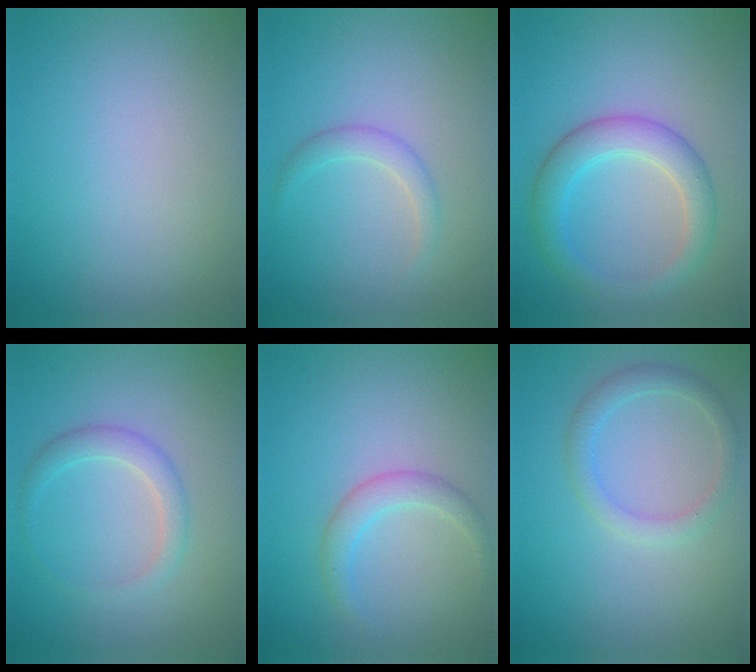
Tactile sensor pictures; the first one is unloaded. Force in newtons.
{"total": 1.6, "press": 1.6, "slide": 0.1}
{"total": 4.0, "press": 4.0, "slide": 0.1}
{"total": 2.1, "press": 2.1, "slide": 0.1}
{"total": 2.0, "press": 2.0, "slide": 0.2}
{"total": 2.1, "press": 2.1, "slide": 0.3}